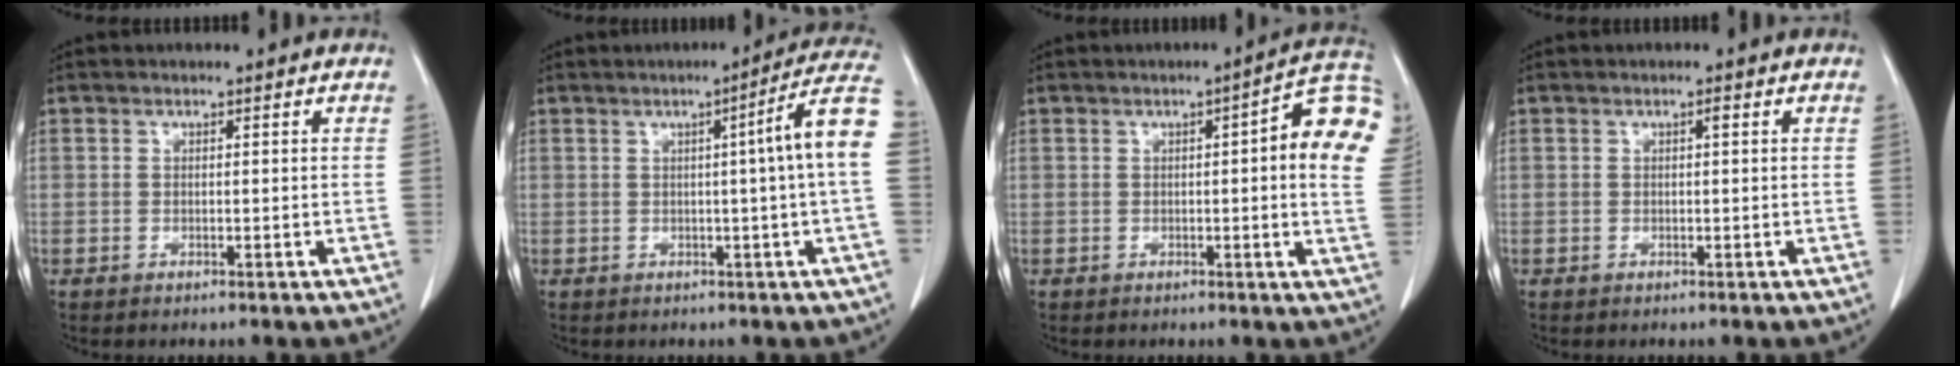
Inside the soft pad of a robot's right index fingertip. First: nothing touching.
{"total": 8.5, "force": [0.3, -1.6, 8.3], "torque": [-0.100, 0.012, 0.001]}
{"total": 10.9, "force": [2.1, 1.2, 10.6], "torque": [-0.119, 0.012, 0.011]}
{"total": 0.6, "force": [0.1, 0.1, 0.6], "torque": [-0.011, 0.001, 0.002]}